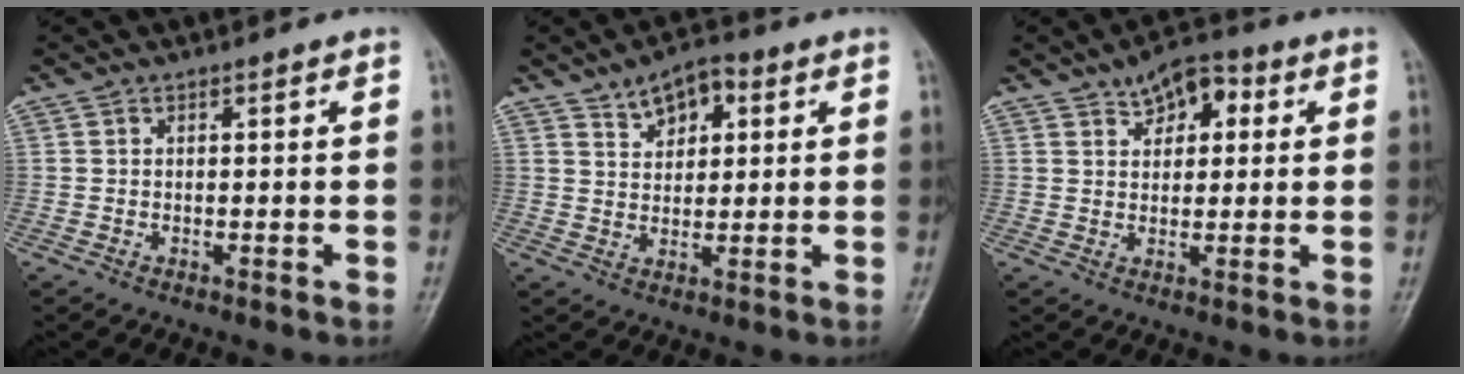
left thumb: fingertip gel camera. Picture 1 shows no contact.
{"total": 6.8, "force": [3.5, 4.1, 4.2], "torque": [-0.036, -0.011, 0.053]}
{"total": 7.3, "force": [3.1, 4.3, 5.0], "torque": [-0.040, 0.001, 0.039]}